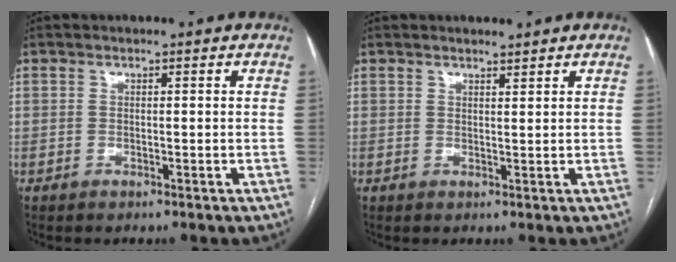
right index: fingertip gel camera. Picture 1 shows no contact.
{"total": 1.5, "force": [1.4, 0.0, 0.4], "torque": [-0.007, 0.000, 0.025]}